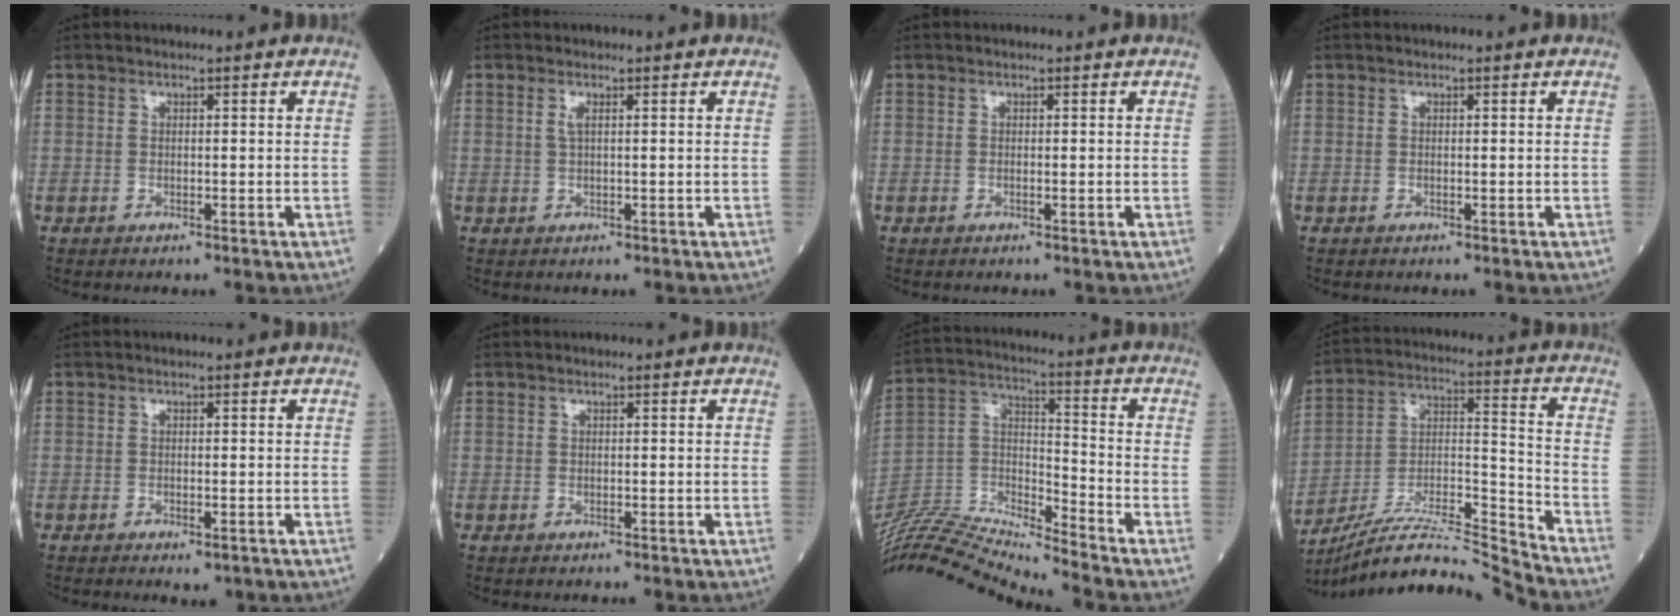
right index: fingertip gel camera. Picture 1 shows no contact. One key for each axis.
{"total": 1.1, "fx": 0.4, "fy": 0.0, "fz": 1.0, "tx": -0.031, "ty": 0.002, "tz": 0.008}
{"total": 0.0}
{"total": 0.0}
{"total": 1.9, "fx": -1.0, "fy": 0.7, "fz": 1.4, "tx": -0.021, "ty": -0.004, "tz": -0.009}
{"total": 0.0}
{"total": 18.0, "fx": -17.2, "fy": -1.7, "fz": 4.9, "tx": -0.092, "ty": 0.020, "tz": -0.318}
{"total": 17.0, "fx": -16.2, "fy": -2.6, "fz": 4.4, "tx": -0.078, "ty": 0.025, "tz": -0.290}